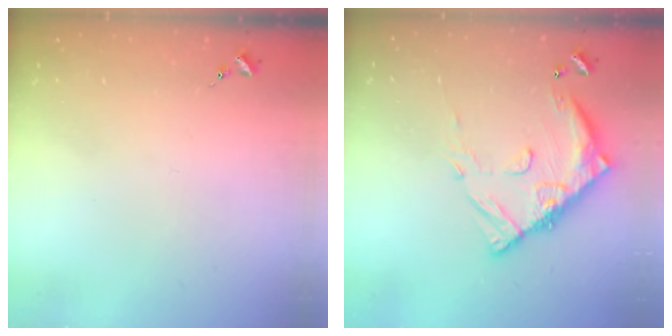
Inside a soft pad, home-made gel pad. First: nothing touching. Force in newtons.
{"total": 14.4, "press": 14.4, "slide": 1.3}